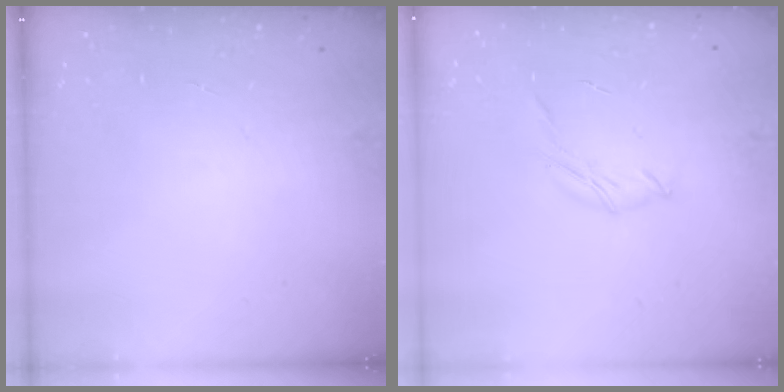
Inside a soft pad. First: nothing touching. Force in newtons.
{"total": 4.7, "press": 4.6, "slide": 0.9}